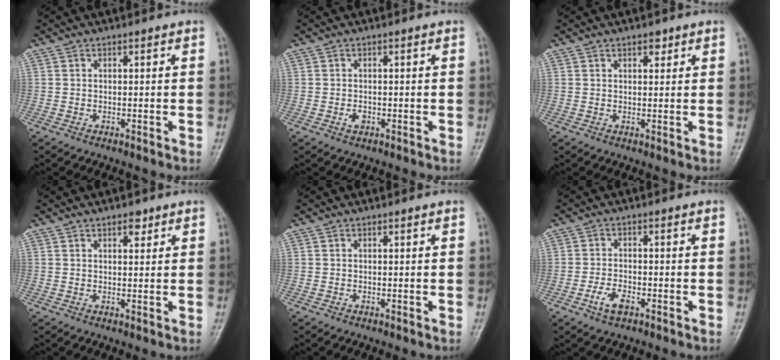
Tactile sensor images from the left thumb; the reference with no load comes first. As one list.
[{"total": 1.3, "force": [-0.5, 0.9, 0.8], "torque": [-0.009, 0.002, -0.007]}, {"total": 1.9, "force": [1.2, 1.0, 1.1], "torque": [-0.007, -0.005, 0.016]}, {"total": 2.4, "force": [1.4, 1.2, 1.5], "torque": [-0.012, -0.006, 0.020]}, {"total": 0.0}, {"total": 3.9, "force": [-2.1, 1.9, 2.7], "torque": [-0.054, 0.012, -0.038]}]